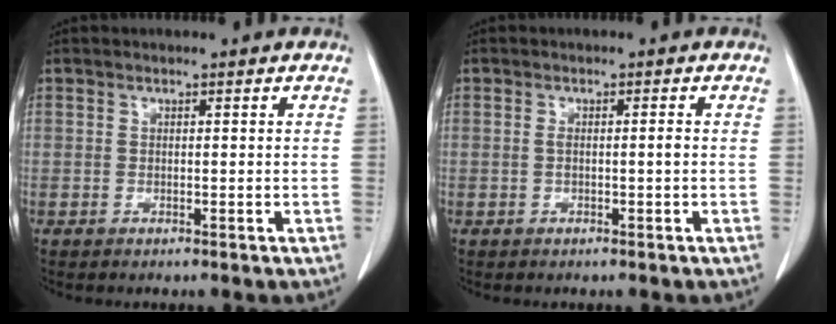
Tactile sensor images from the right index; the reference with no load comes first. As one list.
[{"total": 1.3, "force": [-0.1, 0.1, 1.3], "torque": [-0.021, 0.002, 0.001]}]